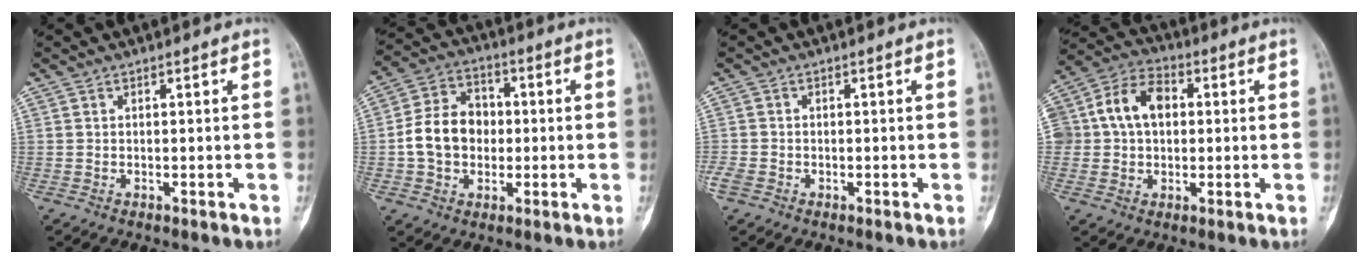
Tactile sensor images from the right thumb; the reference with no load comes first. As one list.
[{"total": 11.1, "force": [-0.8, 8.9, 6.6], "torque": [-0.096, 0.027, -0.021]}, {"total": 2.5, "force": [-1.2, 1.8, 1.2], "torque": [-0.026, 0.003, -0.026]}, {"total": 11.7, "force": [1.7, 8.7, 7.6], "torque": [-0.119, 0.027, 0.024]}]